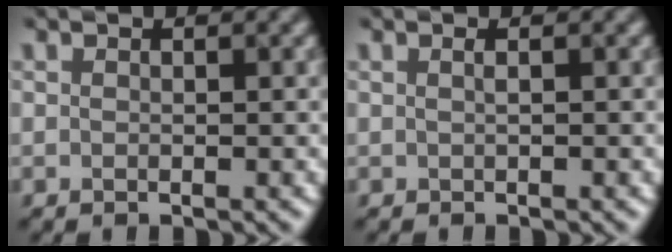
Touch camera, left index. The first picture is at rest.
{"total": 0.0}